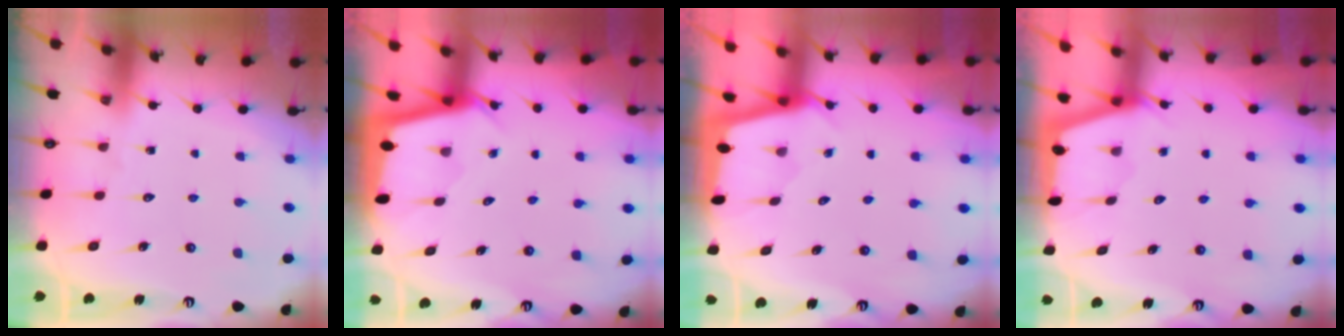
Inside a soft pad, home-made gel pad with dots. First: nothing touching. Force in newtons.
{"total": 2.3, "press": 2.3, "slide": 0.1}
{"total": 1.9, "press": 1.9, "slide": 0.1}
{"total": 2.1, "press": 2.1, "slide": 0.3}